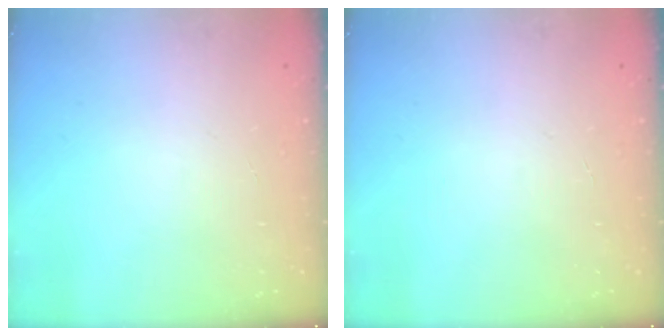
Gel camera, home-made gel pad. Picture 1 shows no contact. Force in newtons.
{"total": 0.0}